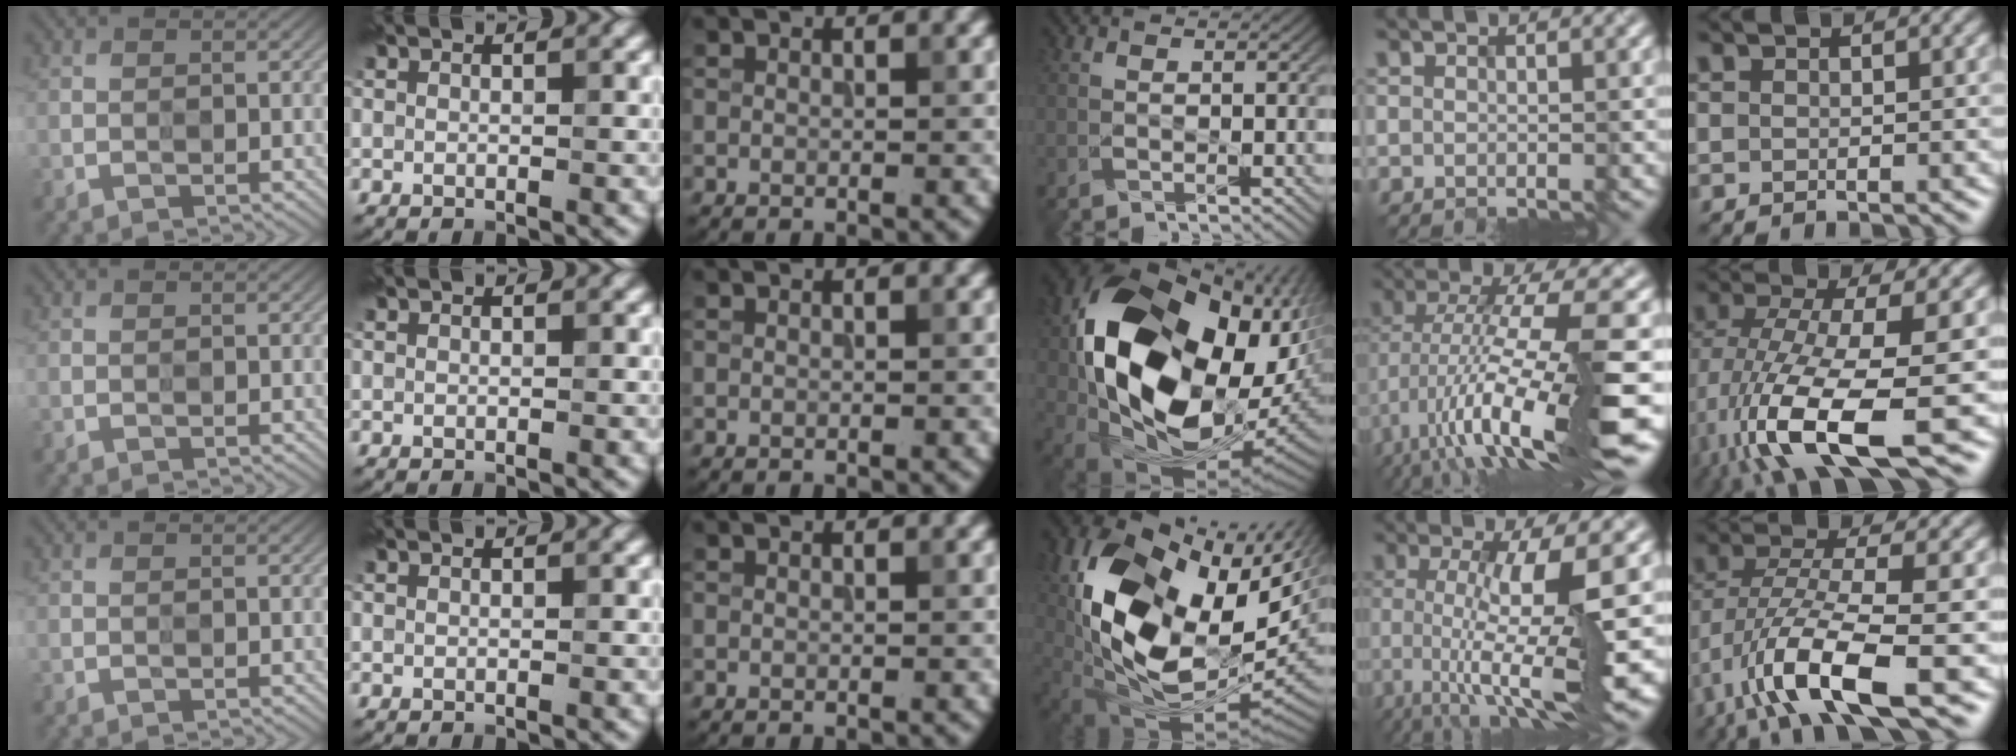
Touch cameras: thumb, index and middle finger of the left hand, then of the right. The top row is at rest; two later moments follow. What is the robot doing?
{"motion": "insert", "object": "drawer"}